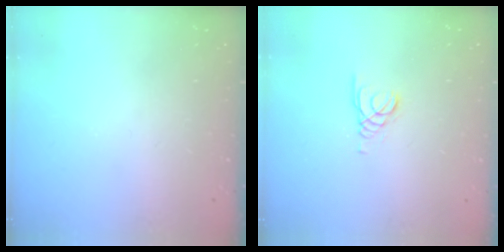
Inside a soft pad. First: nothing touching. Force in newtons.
{"total": 1.3, "press": 1.3, "slide": 0.1}